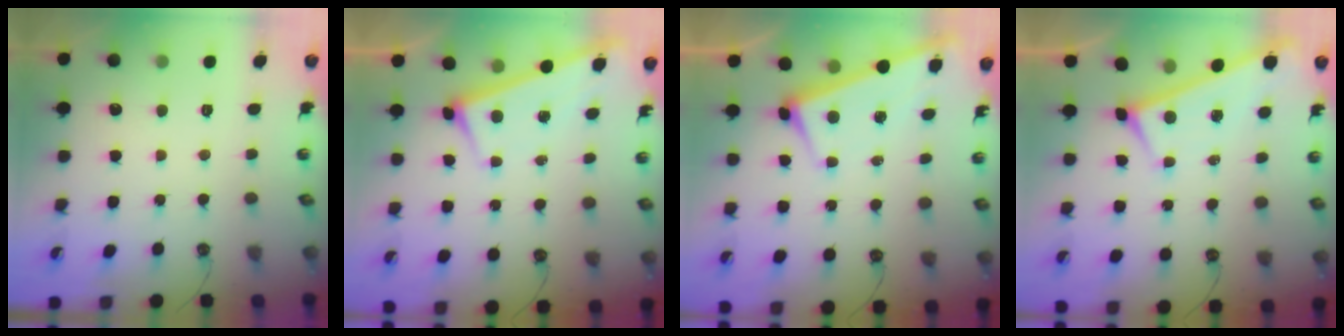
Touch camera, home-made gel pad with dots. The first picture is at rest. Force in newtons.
{"total": 3.1, "press": 3.1, "slide": 0.1}
{"total": 2.7, "press": 2.7, "slide": 0.4}
{"total": 0.0}